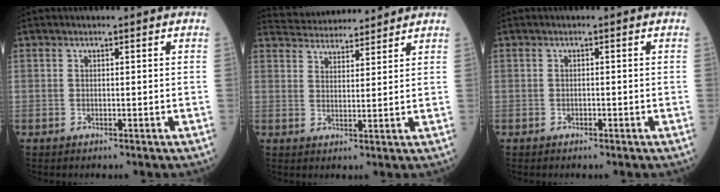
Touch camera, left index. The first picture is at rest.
{"total": 8.9, "force": [8.7, 1.2, 1.4], "torque": [-0.029, 0.026, 0.133]}
{"total": 0.5, "force": [-0.4, 0.2, 0.1], "torque": [-0.003, 0.000, -0.009]}